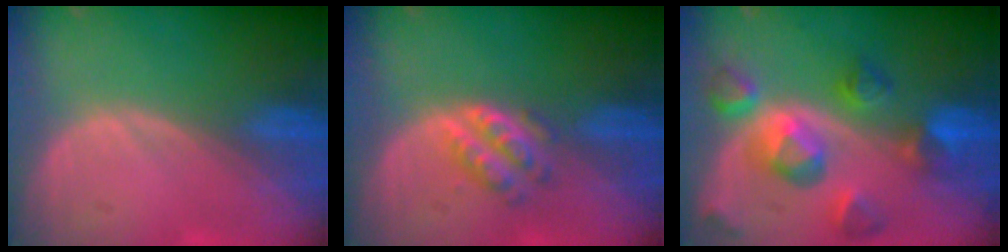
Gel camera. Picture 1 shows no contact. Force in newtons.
{"total": 4.2, "press": 4.2, "slide": 0.1}
{"total": 10.4, "press": 9.2, "slide": 4.9}